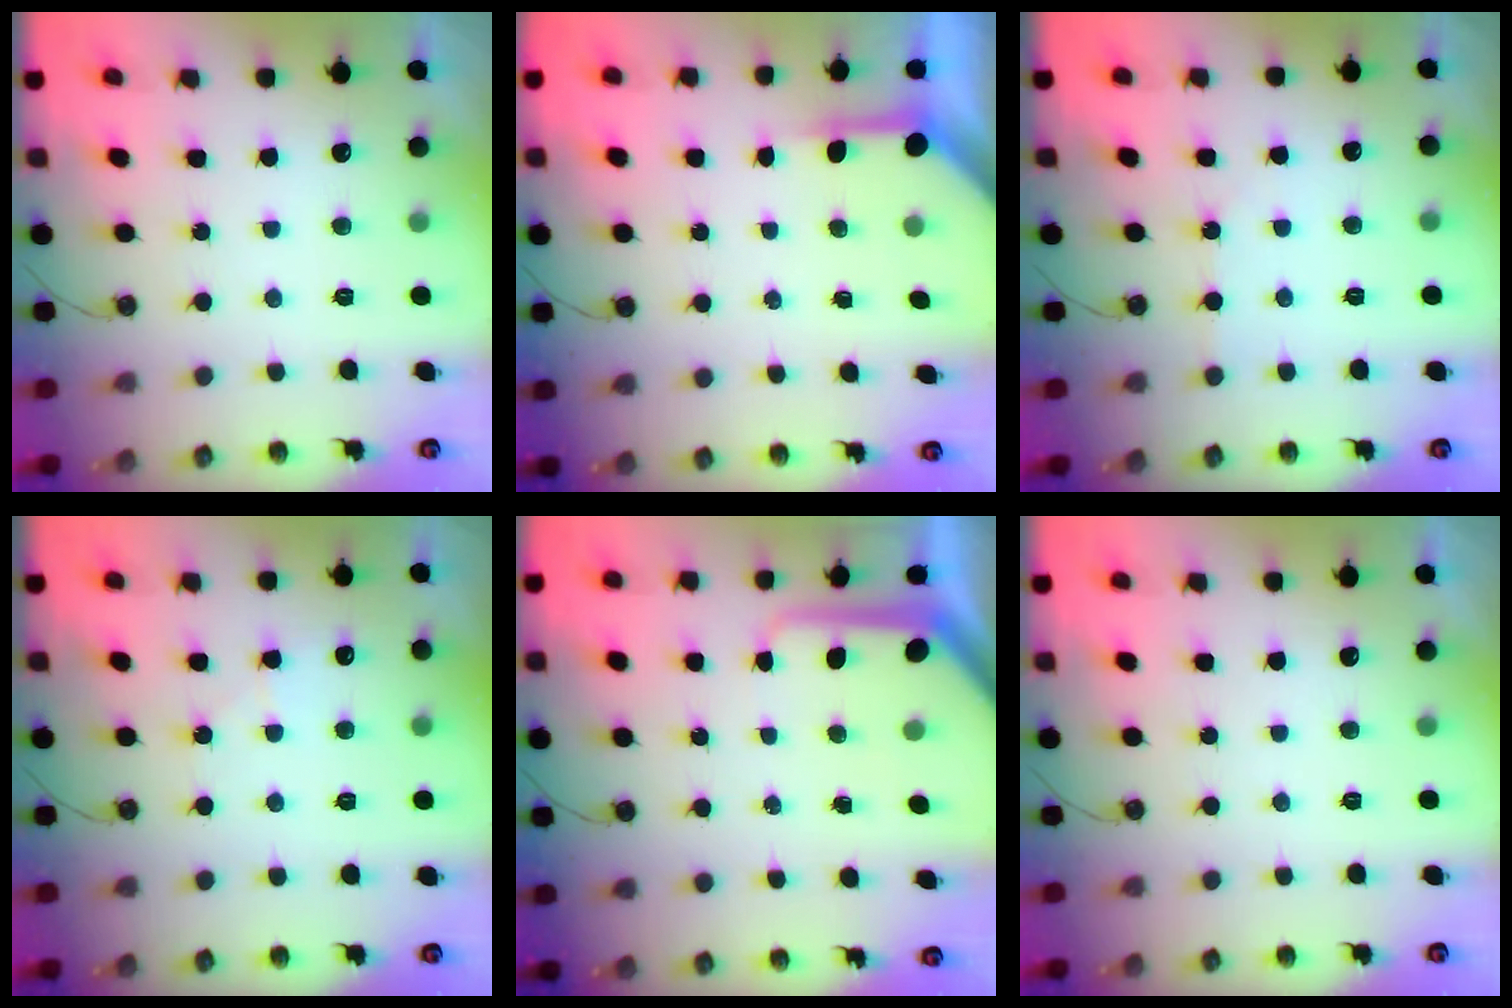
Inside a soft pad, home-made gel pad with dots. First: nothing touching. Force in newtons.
{"total": 3.8, "press": 3.8, "slide": 0.5}
{"total": 1.7, "press": 1.6, "slide": 0.3}
{"total": 5.6, "press": 5.6, "slide": 0.7}
{"total": 8.7, "press": 8.7, "slide": 0.8}
{"total": 0.0}